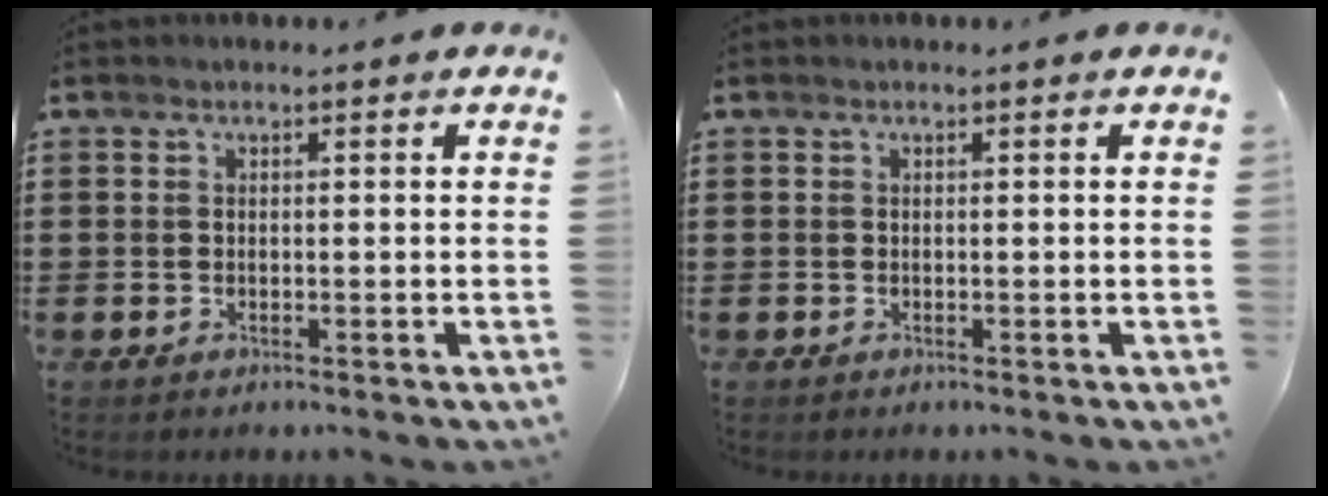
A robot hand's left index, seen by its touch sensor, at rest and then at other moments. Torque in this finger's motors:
{"motor_torque": [-0.04, 0.00, 0.00, -0.01]}